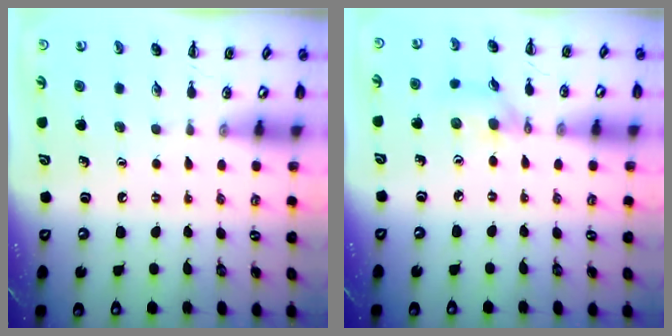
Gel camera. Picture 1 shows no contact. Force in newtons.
{"total": 6.1, "press": 6.0, "slide": 0.8}